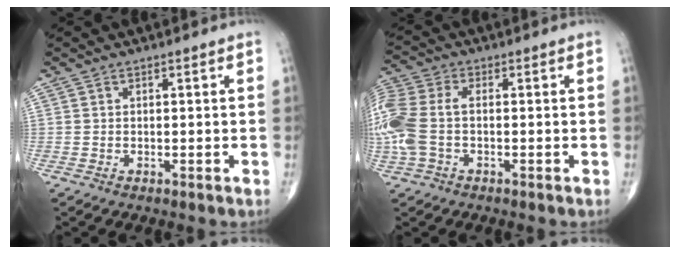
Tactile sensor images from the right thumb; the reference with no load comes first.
{"total": 12.4, "force": [-1.0, 7.4, 9.9], "torque": [-0.275, 0.021, -0.018]}